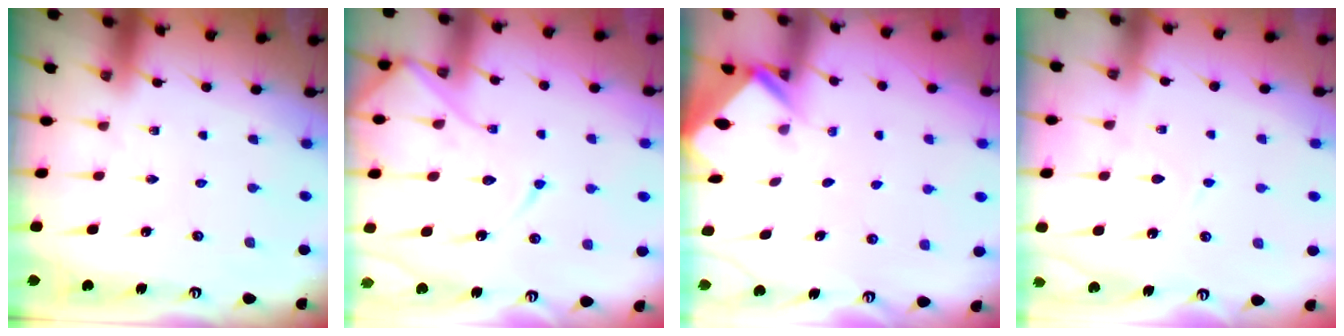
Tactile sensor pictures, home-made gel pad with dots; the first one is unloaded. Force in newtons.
{"total": 14.0, "press": 14.0, "slide": 1.3}
{"total": 2.3, "press": 2.3, "slide": 0.1}
{"total": 7.1, "press": 7.0, "slide": 0.8}